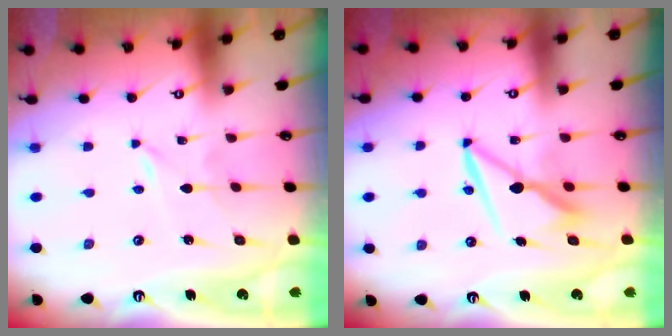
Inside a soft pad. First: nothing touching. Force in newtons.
{"total": 7.5, "press": 7.4, "slide": 1.2}